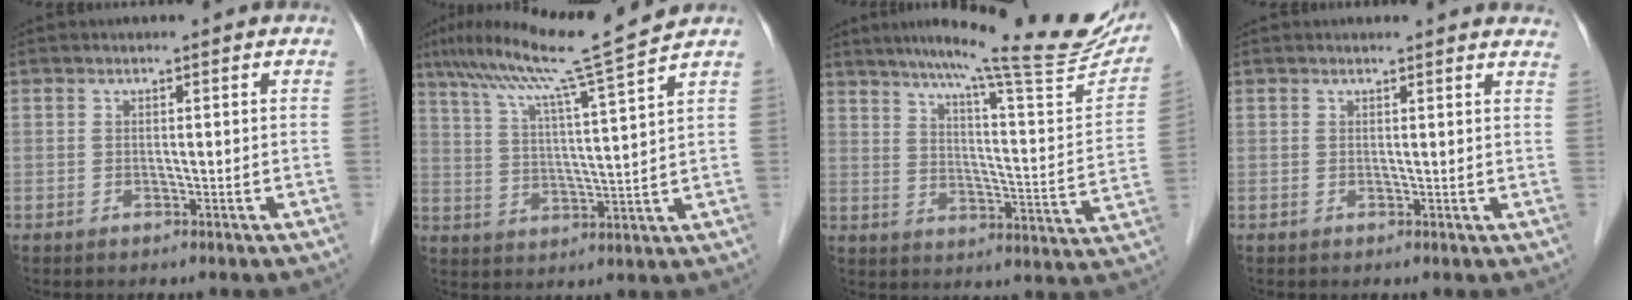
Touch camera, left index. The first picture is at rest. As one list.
[{"total": 12.1, "force": [9.6, -2.9, 6.7], "torque": [-0.118, -0.001, 0.154]}, {"total": 22.8, "force": [19.3, 0.9, 12.1], "torque": [-0.172, -0.041, 0.250]}, {"total": 6.5, "force": [6.3, 0.5, 1.4], "torque": [-0.006, -0.005, 0.043]}]